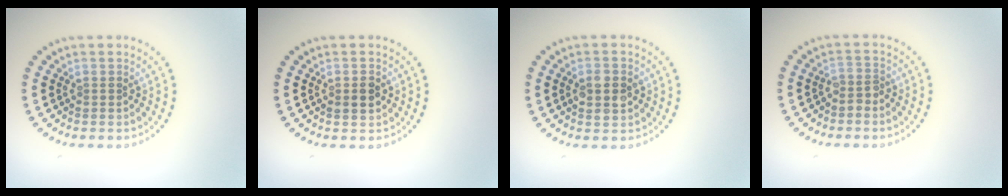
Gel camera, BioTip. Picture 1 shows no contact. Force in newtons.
{"total": 1.6, "press": 1.6, "slide": 0.2}
{"total": 2.8, "press": 2.8, "slide": 0.2}
{"total": 1.3, "press": 1.0, "slide": 0.8}